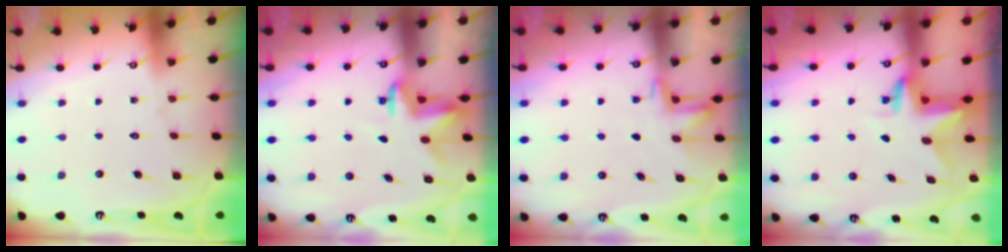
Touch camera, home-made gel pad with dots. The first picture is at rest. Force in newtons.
{"total": 3.3, "press": 3.3, "slide": 0.2}
{"total": 4.2, "press": 4.0, "slide": 1.0}
{"total": 2.9, "press": 2.9, "slide": 0.2}